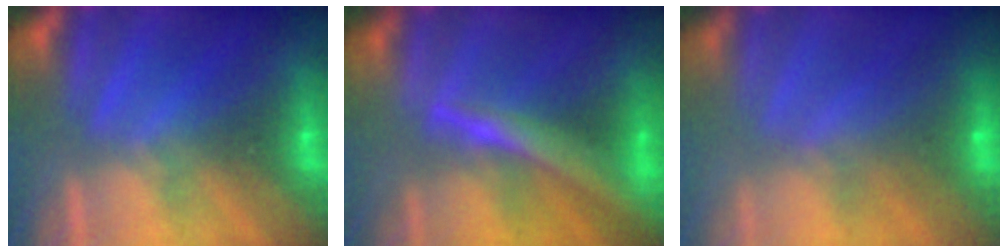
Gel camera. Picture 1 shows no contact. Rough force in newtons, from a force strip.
{"total": 4.9}
{"total": 6.7}